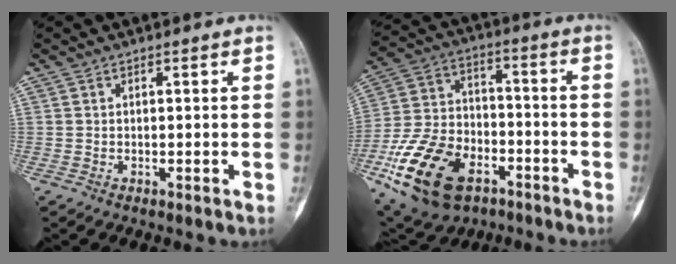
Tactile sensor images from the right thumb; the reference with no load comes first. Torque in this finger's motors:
{"motor_torque": [0.48, 0.69, 1.83, -0.95, 0.55]}